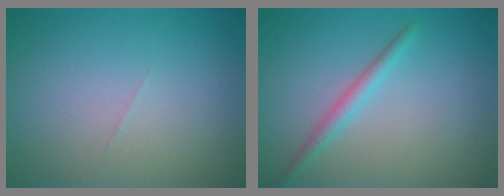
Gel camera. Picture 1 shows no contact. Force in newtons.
{"total": 1.8, "press": 1.8, "slide": 0.0}